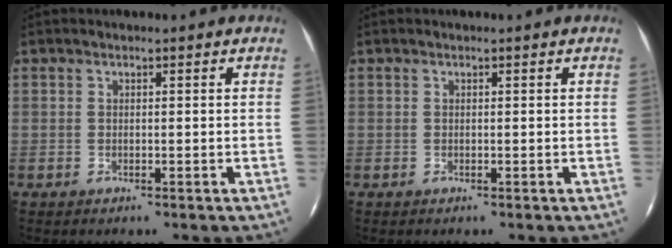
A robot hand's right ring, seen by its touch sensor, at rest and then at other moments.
{"total": 0.0}